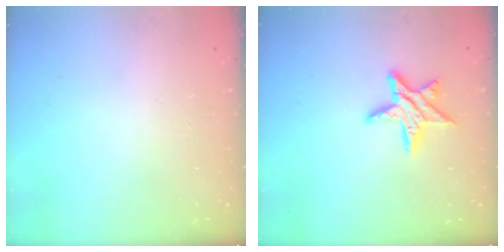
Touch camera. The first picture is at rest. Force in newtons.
{"total": 10.4, "press": 10.4, "slide": 0.5}